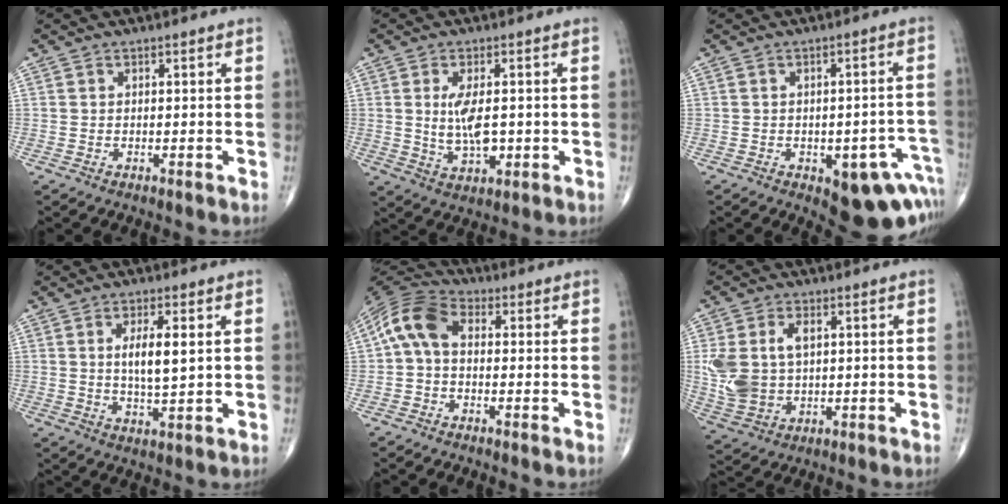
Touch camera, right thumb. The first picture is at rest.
{"total": 7.4, "force": [0.3, 3.5, 6.5], "torque": [-0.119, -0.013, 0.012]}
{"total": 15.5, "force": [-4.8, 7.1, 12.9], "torque": [-0.101, 0.022, -0.038]}
{"total": 6.7, "force": [1.6, 1.9, 6.3], "torque": [-0.107, -0.015, 0.031]}
{"total": 8.8, "force": [0.4, 5.7, 6.7], "torque": [-0.126, 0.027, -0.009]}
{"total": 10.0, "force": [1.7, 6.4, 7.6], "torque": [-0.160, 0.002, 0.046]}